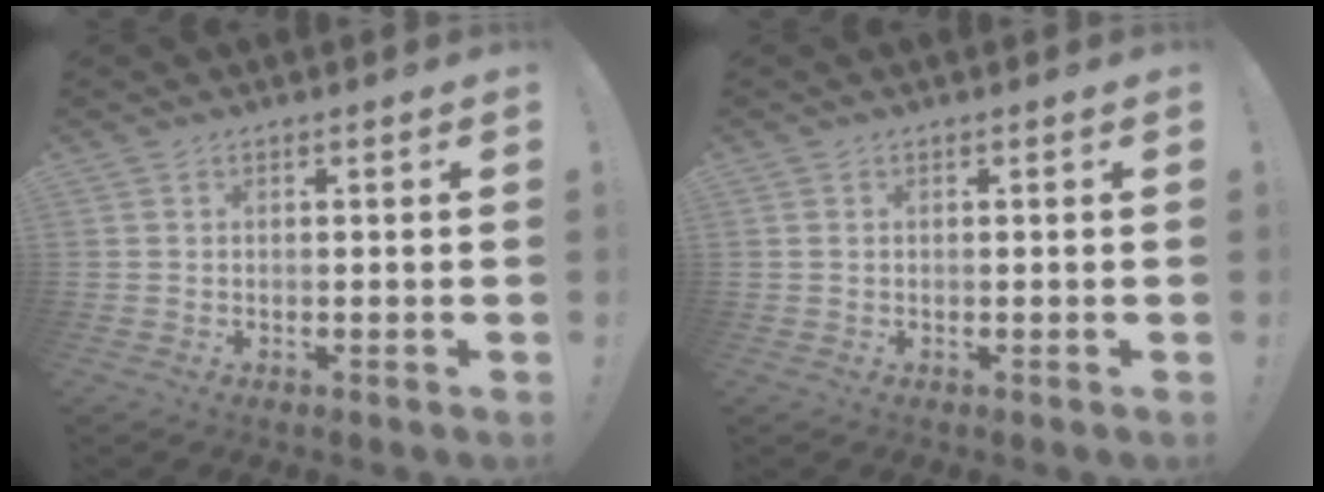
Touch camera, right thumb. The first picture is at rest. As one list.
[{"total": 0.6, "force": [0.2, 0.5, 0.3], "torque": [-0.009, 0.002, 0.005]}]